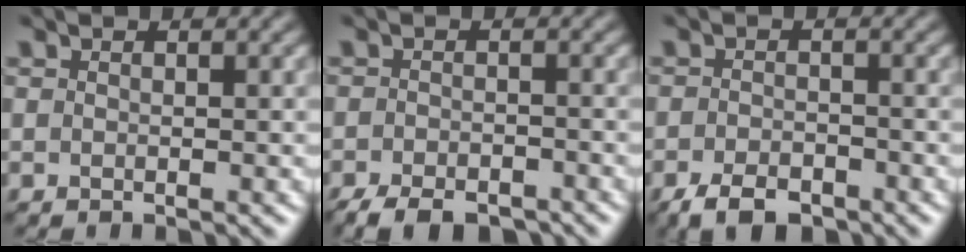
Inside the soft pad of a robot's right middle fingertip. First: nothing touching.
{"total": 5.2, "force": [-4.2, 1.9, 2.5], "torque": [-0.034, -0.010, -0.073]}
{"total": 3.8, "force": [-2.7, 1.8, 2.1], "torque": [-0.030, -0.003, -0.051]}